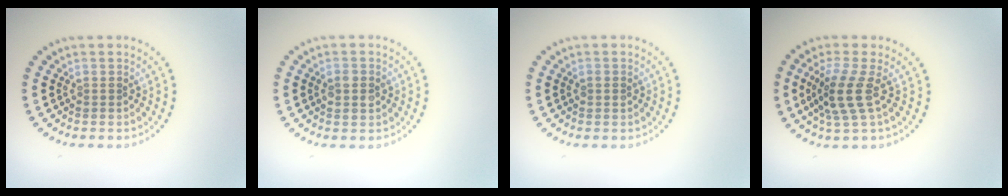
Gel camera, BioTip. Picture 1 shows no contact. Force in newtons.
{"total": 2.0, "press": 2.0, "slide": 0.1}
{"total": 0.7, "press": 0.7, "slide": 0.1}
{"total": 3.4, "press": 2.7, "slide": 2.1}